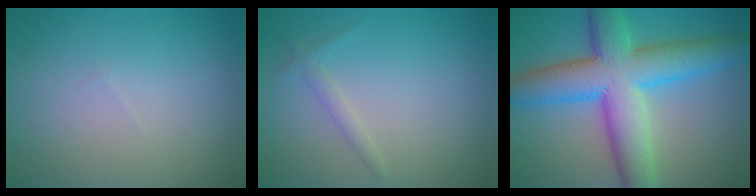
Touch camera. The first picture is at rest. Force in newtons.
{"total": 1.1, "press": 1.1, "slide": 0.0}
{"total": 10.6, "press": 10.6, "slide": 0.2}